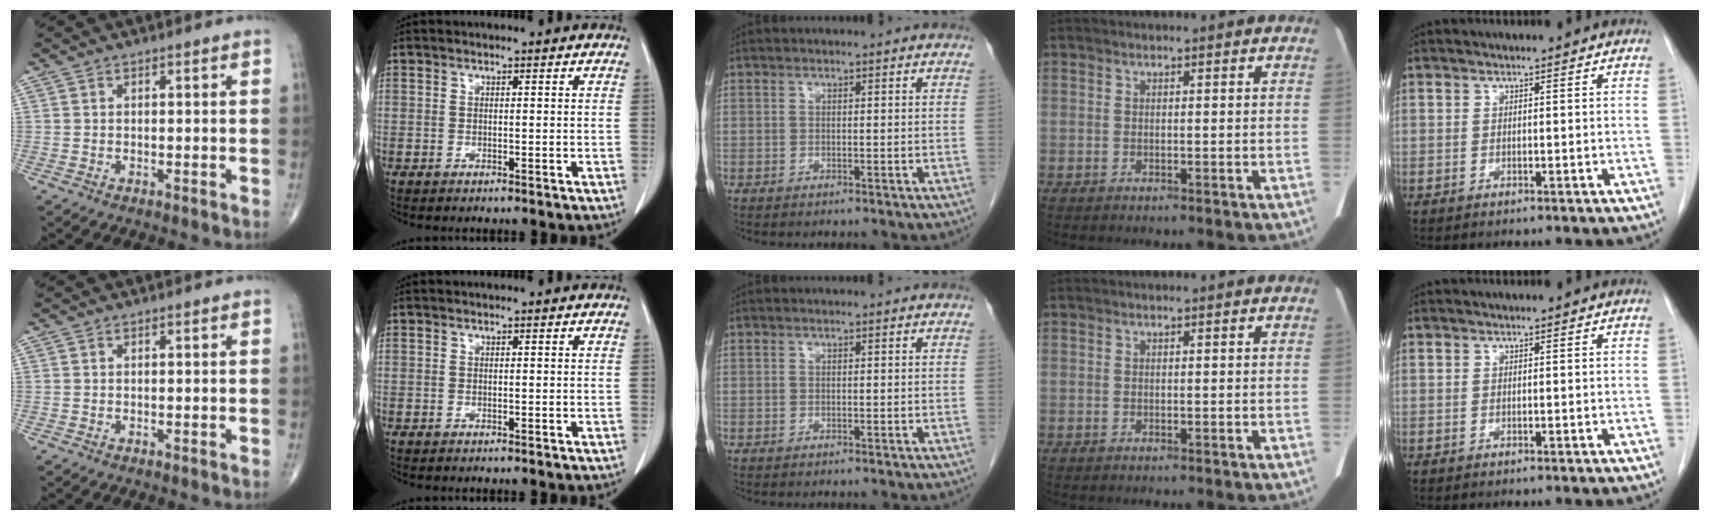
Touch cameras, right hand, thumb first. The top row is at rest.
{}